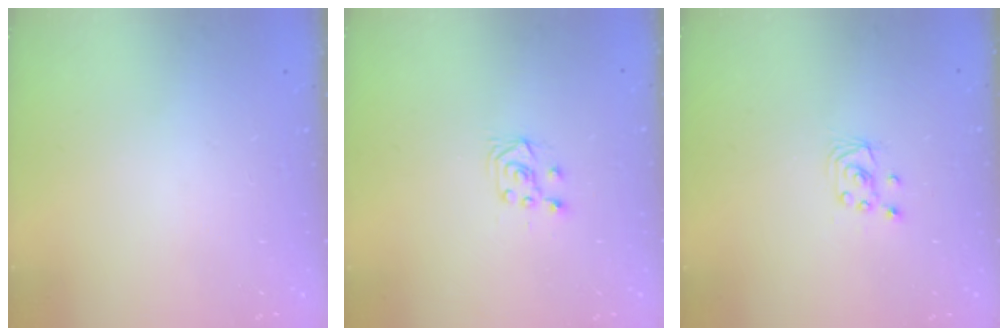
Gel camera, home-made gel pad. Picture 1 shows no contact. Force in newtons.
{"total": 6.3, "press": 6.3, "slide": 0.7}
{"total": 2.4, "press": 2.4, "slide": 0.2}